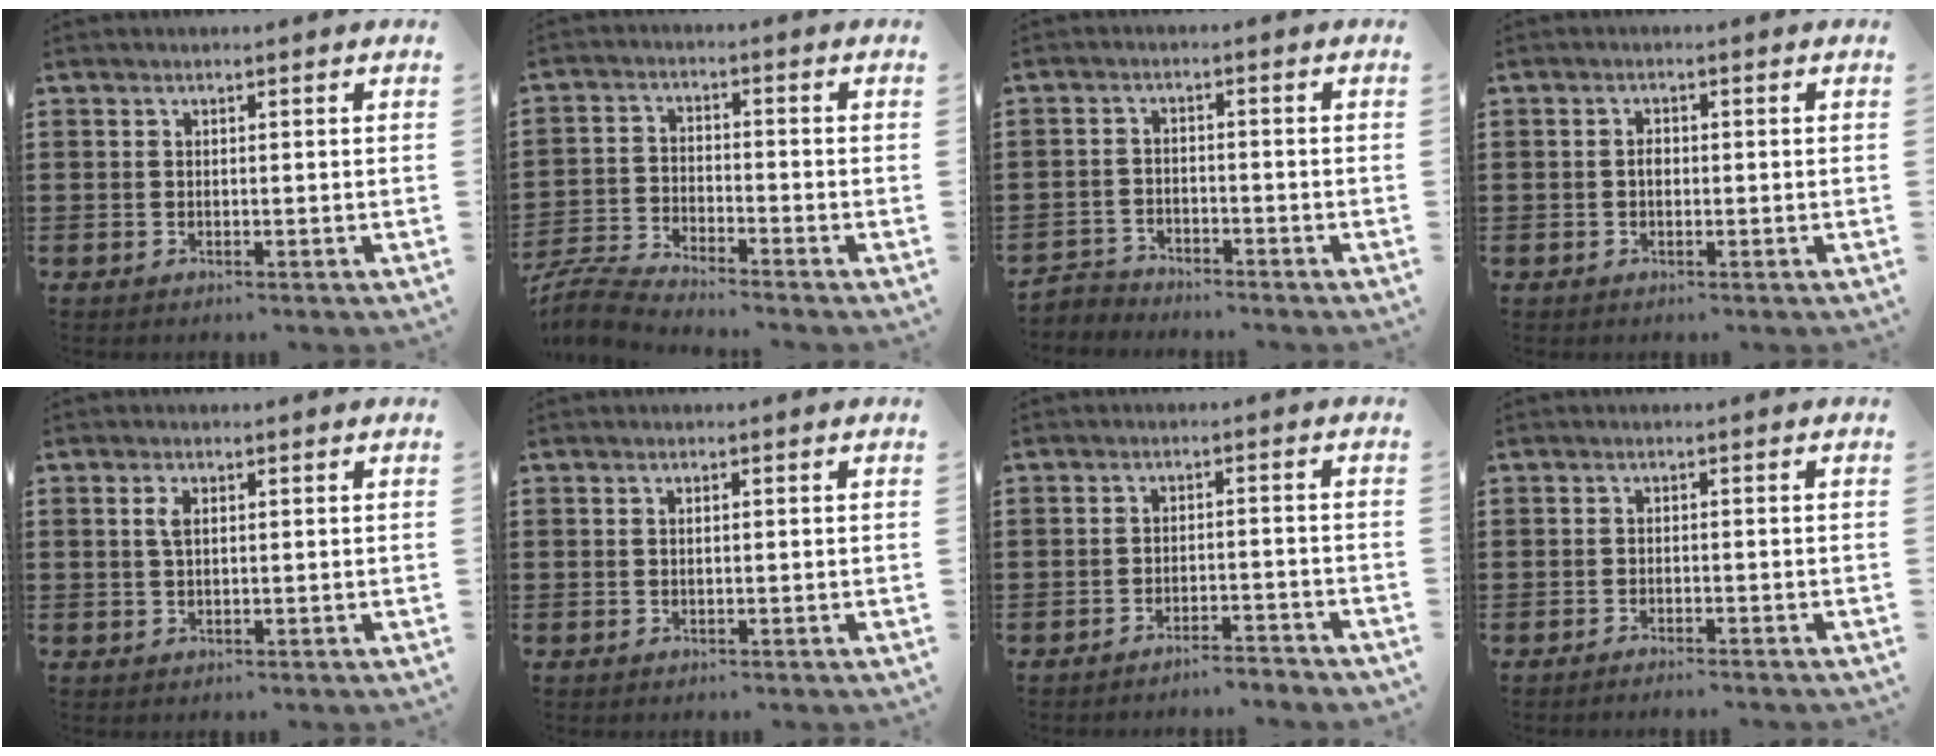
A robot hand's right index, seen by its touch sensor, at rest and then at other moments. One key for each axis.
{"total": 5.4, "fx": -5.2, "fy": 0.0, "fz": 1.1, "tx": -0.046, "ty": -0.008, "tz": -0.111}
{"total": 2.8, "fx": -2.8, "fy": 0.3, "fz": -0.3, "tx": -0.004, "ty": -0.001, "tz": -0.062}
{"total": 1.4, "fx": -0.2, "fy": 0.8, "fz": 1.1, "tx": -0.021, "ty": 0.004, "tz": -0.004}
{"total": 2.0, "fx": 0.5, "fy": 0.8, "fz": 1.7, "tx": -0.037, "ty": 0.005, "tz": 0.008}
{"total": 0.8, "fx": 0.0, "fy": 0.2, "fz": 0.8, "tx": -0.016, "ty": -0.002, "tz": 0.000}
{"total": 3.0, "fx": -3.0, "fy": -0.2, "fz": 0.4, "tx": -0.011, "ty": -0.002, "tz": -0.063}
{"total": 1.3, "fx": -1.2, "fy": -0.3, "fz": 0.2, "tx": -0.005, "ty": -0.001, "tz": -0.024}